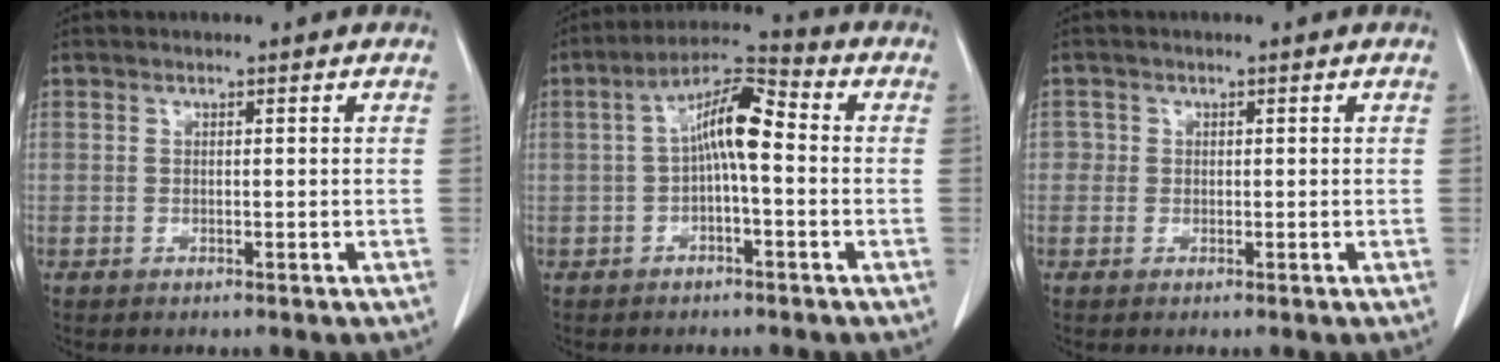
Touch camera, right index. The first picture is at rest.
{"total": 8.4, "force": [0.0, 2.2, 8.1], "torque": [-0.148, 0.032, -0.006]}
{"total": 1.3, "force": [0.1, 1.3, 0.0], "torque": [0.013, 0.005, -0.003]}